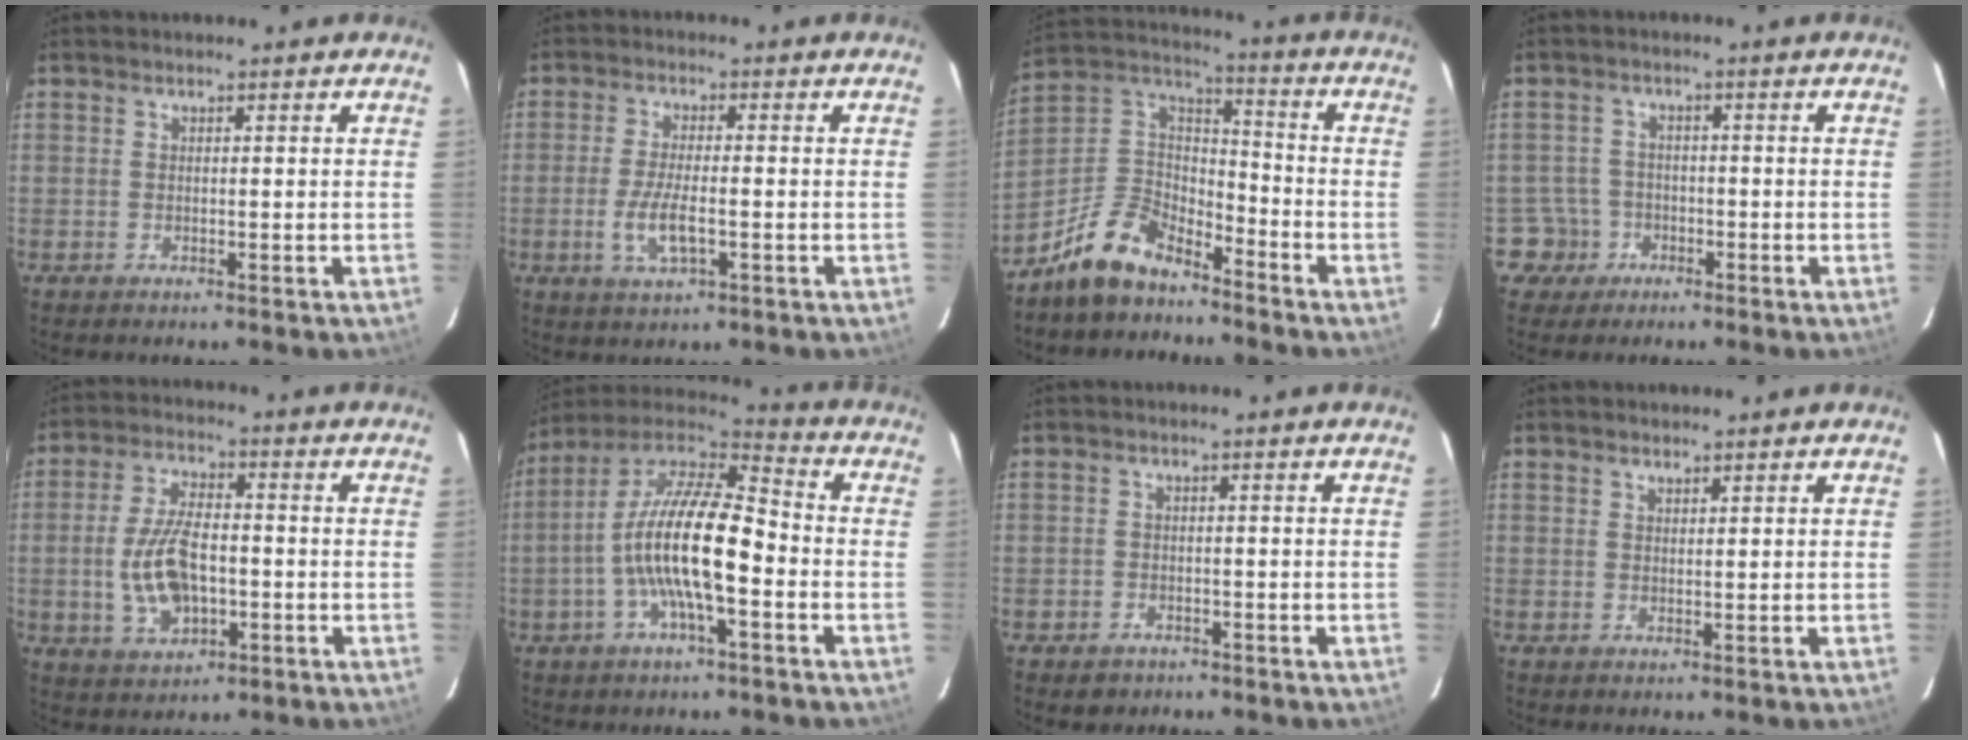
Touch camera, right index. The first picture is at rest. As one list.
[{"total": 6.5, "force": [-2.0, 2.0, 5.9], "torque": [-0.119, -0.010, -0.036]}, {"total": 12.4, "force": [-9.5, 5.6, 5.7], "torque": [-0.137, 0.035, -0.179]}, {"total": 4.7, "force": [-2.1, 4.1, -0.3], "torque": [0.000, 0.022, -0.039]}, {"total": 11.1, "force": [-1.9, 5.7, 9.3], "torque": [-0.191, 0.001, -0.027]}, {"total": 16.2, "force": [-3.7, 4.4, 15.1], "torque": [-0.281, 0.000, -0.076]}, {"total": 2.9, "force": [-1.8, 2.2, 0.5], "torque": [-0.019, 0.003, -0.026]}, {"total": 0.9, "force": [0.9, 0.4, 0.2], "torque": [-0.004, 0.002, 0.016]}]